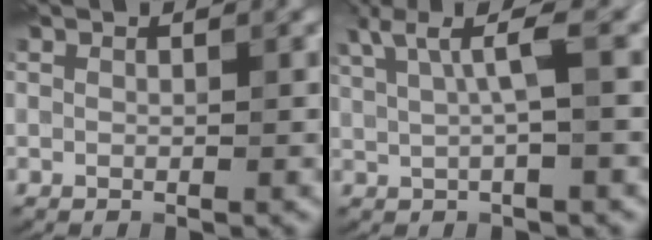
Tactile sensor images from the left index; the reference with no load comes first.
{"total": 4.7, "force": [1.7, 0.9, 4.3], "torque": [-0.076, 0.006, 0.030]}